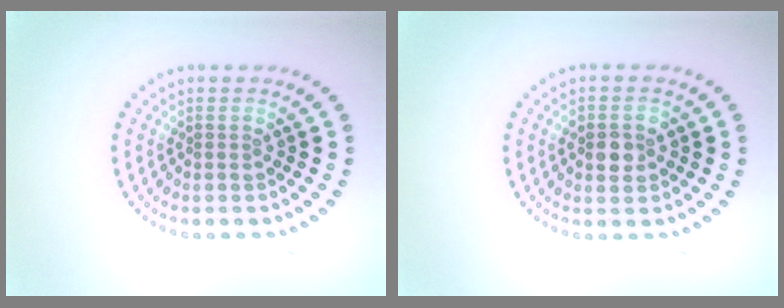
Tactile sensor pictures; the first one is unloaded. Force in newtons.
{"total": 2.5, "press": 2.5, "slide": 0.3}